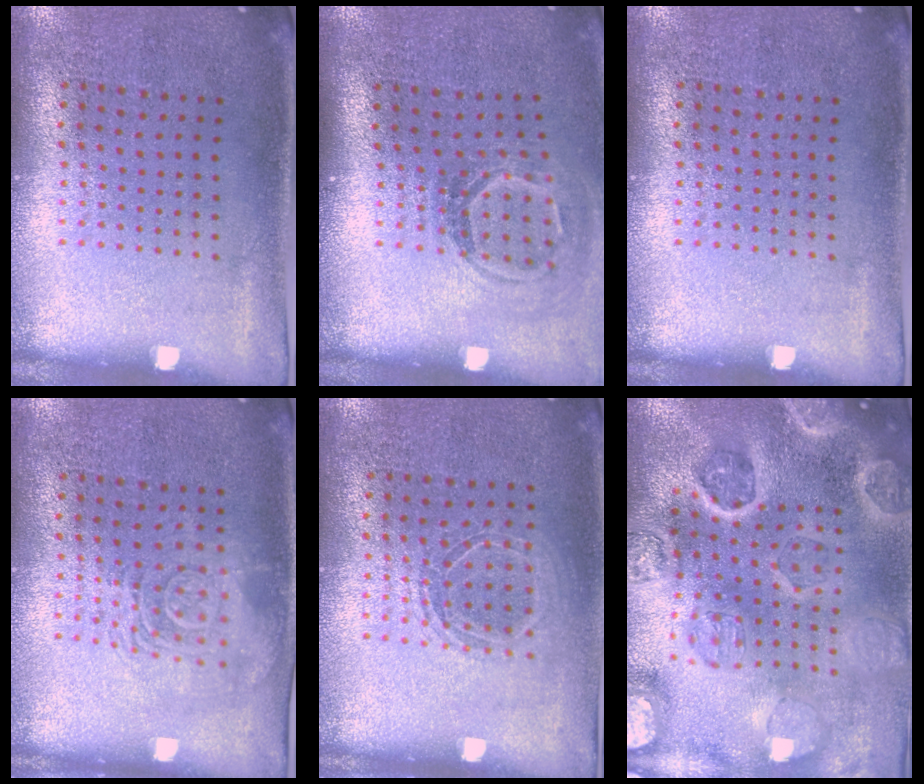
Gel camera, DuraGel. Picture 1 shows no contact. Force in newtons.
{"total": 1.9, "press": 1.2, "slide": 1.4}
{"total": 0.0}
{"total": 2.5, "press": 2.5, "slide": 0.5}
{"total": 1.3, "press": 1.3, "slide": 0.5}
{"total": 5.5, "press": 4.6, "slide": 2.9}